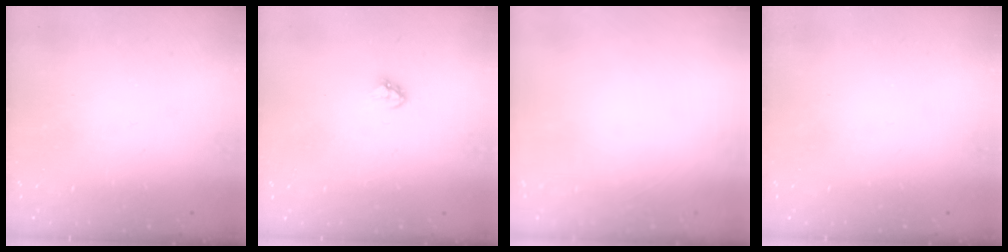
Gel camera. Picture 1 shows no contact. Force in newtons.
{"total": 3.5, "press": 3.5, "slide": 0.2}
{"total": 0.0}
{"total": 0.0}